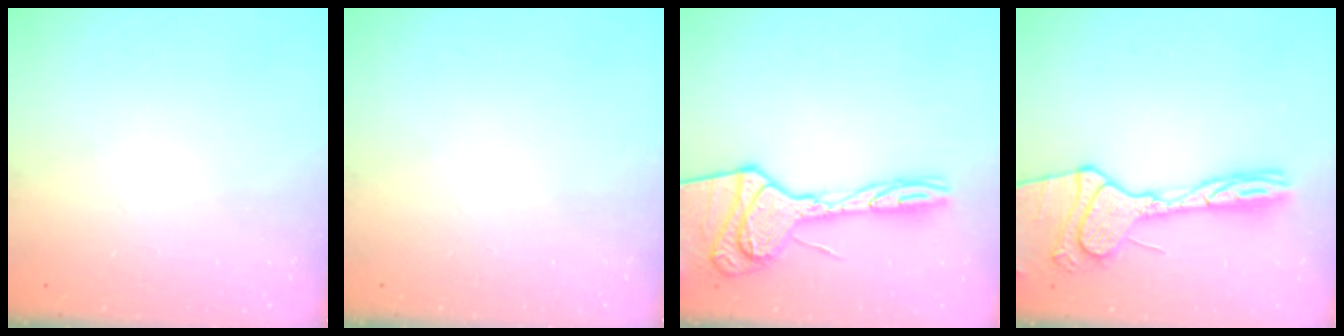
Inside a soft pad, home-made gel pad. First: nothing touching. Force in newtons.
{"total": 0.0}
{"total": 21.0, "press": 20.9, "slide": 2.0}
{"total": 18.8, "press": 18.7, "slide": 1.5}